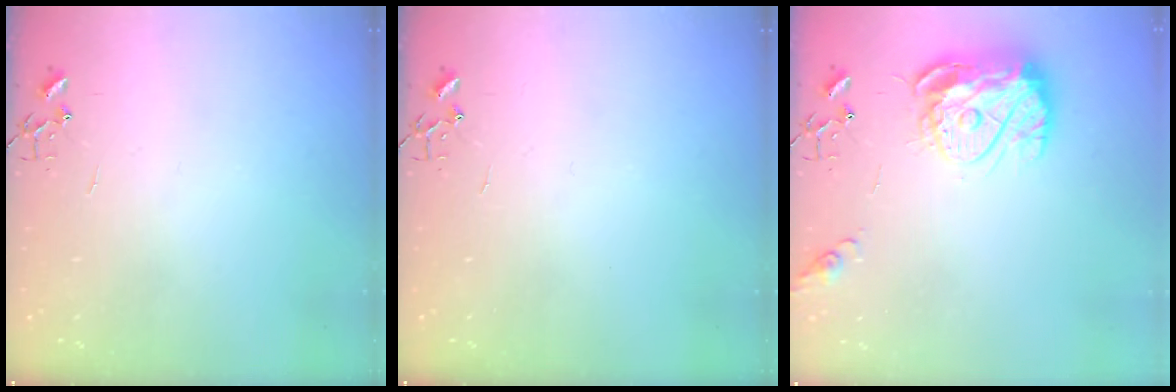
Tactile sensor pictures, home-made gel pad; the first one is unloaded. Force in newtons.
{"total": 0.0}
{"total": 14.4, "press": 14.4, "slide": 1.3}